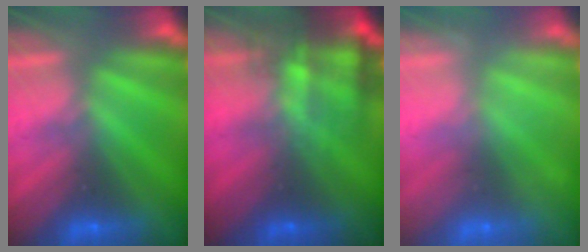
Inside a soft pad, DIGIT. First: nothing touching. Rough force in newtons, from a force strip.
{"total": 6.9}
{"total": 2.4}